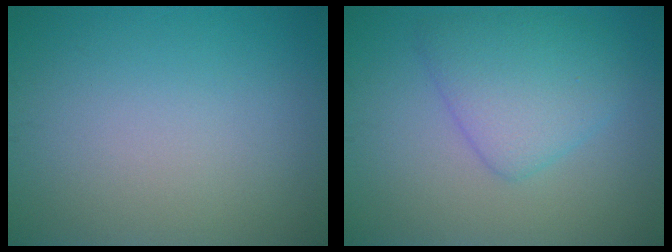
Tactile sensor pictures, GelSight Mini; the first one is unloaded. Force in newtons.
{"total": 4.5, "press": 4.5, "slide": 0.2}